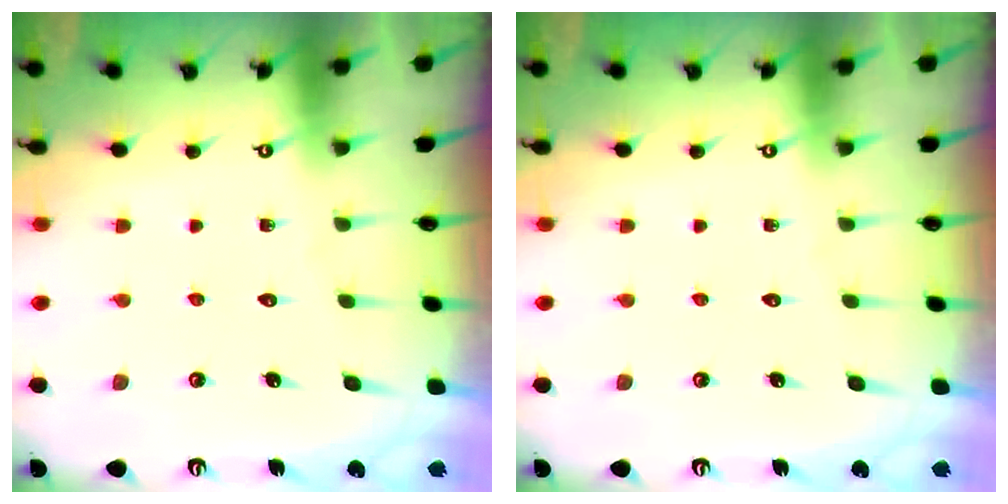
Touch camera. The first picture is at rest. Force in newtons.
{"total": 0.0}